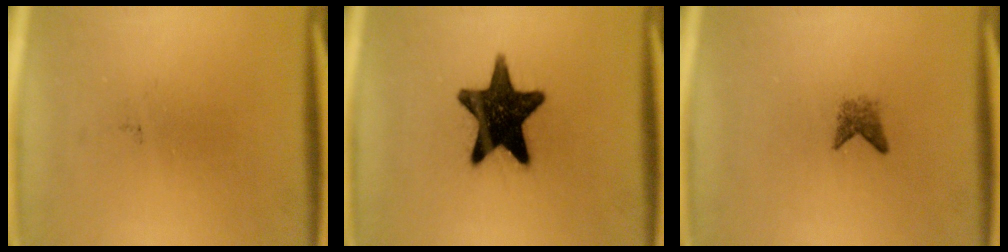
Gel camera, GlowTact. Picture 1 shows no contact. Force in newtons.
{"total": 16.6}
{"total": 1.6}